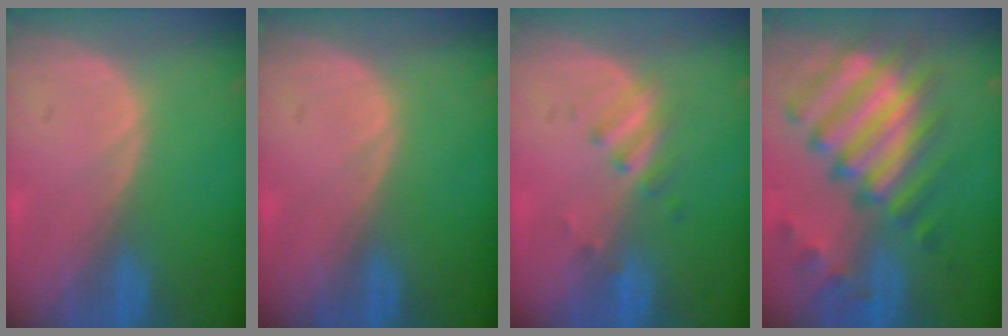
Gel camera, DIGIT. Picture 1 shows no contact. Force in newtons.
{"total": 0.0}
{"total": 3.1, "press": 2.8, "slide": 1.2}
{"total": 12.2, "press": 10.5, "slide": 6.3}